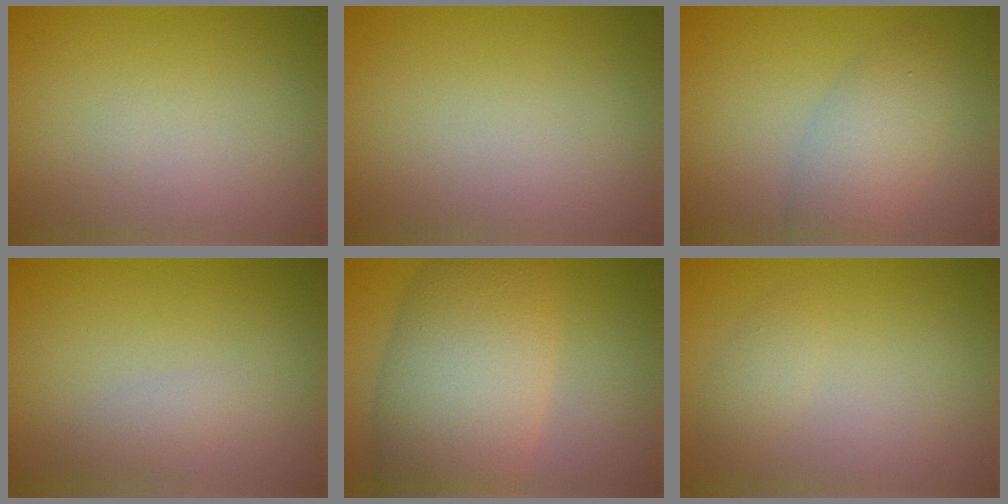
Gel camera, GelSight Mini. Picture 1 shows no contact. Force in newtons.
{"total": 0.0}
{"total": 3.7, "press": 3.7, "slide": 0.1}
{"total": 1.0, "press": 1.0, "slide": 0.0}
{"total": 10.6, "press": 10.5, "slide": 0.4}
{"total": 2.3, "press": 2.3, "slide": 0.2}